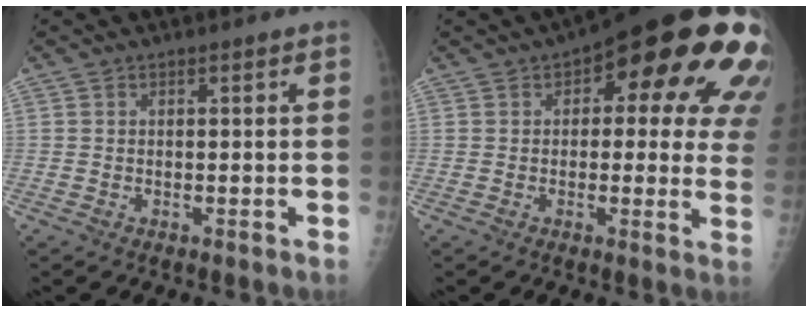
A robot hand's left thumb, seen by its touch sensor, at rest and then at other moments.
{"total": 23.5, "force": [9.3, 9.3, 19.4], "torque": [-0.189, 0.005, 0.112]}